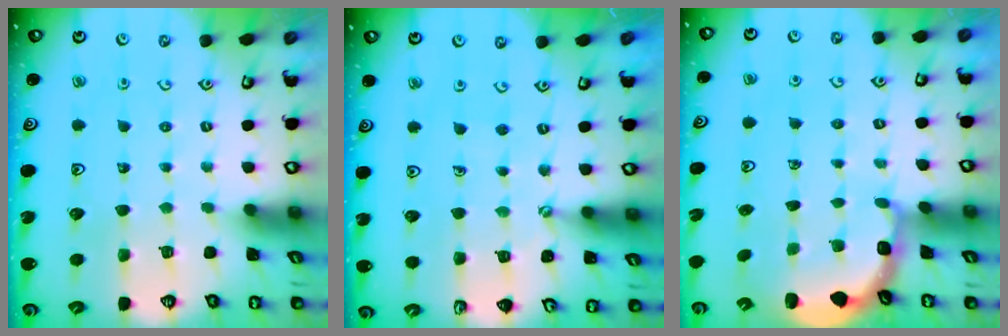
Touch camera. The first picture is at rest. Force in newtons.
{"total": 1.6, "press": 1.6, "slide": 0.5}
{"total": 2.7, "press": 2.3, "slide": 1.4}